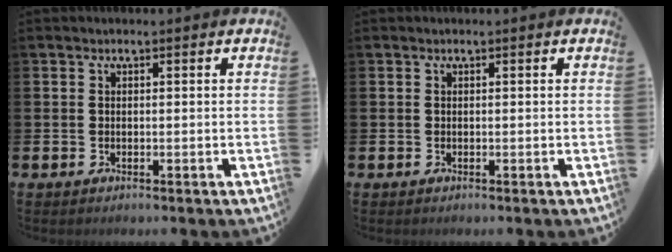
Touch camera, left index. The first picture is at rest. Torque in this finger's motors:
{"motor_torque": [-0.01, 0.00, 0.03, 0.01]}